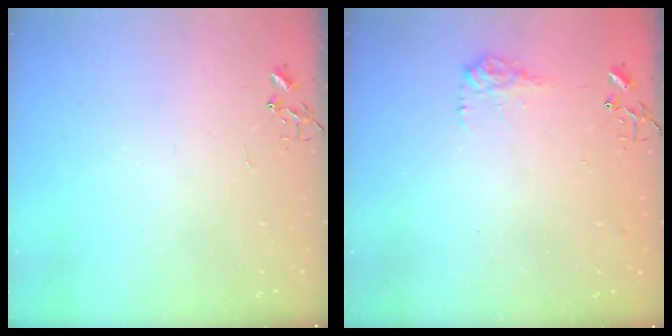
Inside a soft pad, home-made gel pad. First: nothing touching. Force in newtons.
{"total": 9.2, "press": 9.2, "slide": 0.4}